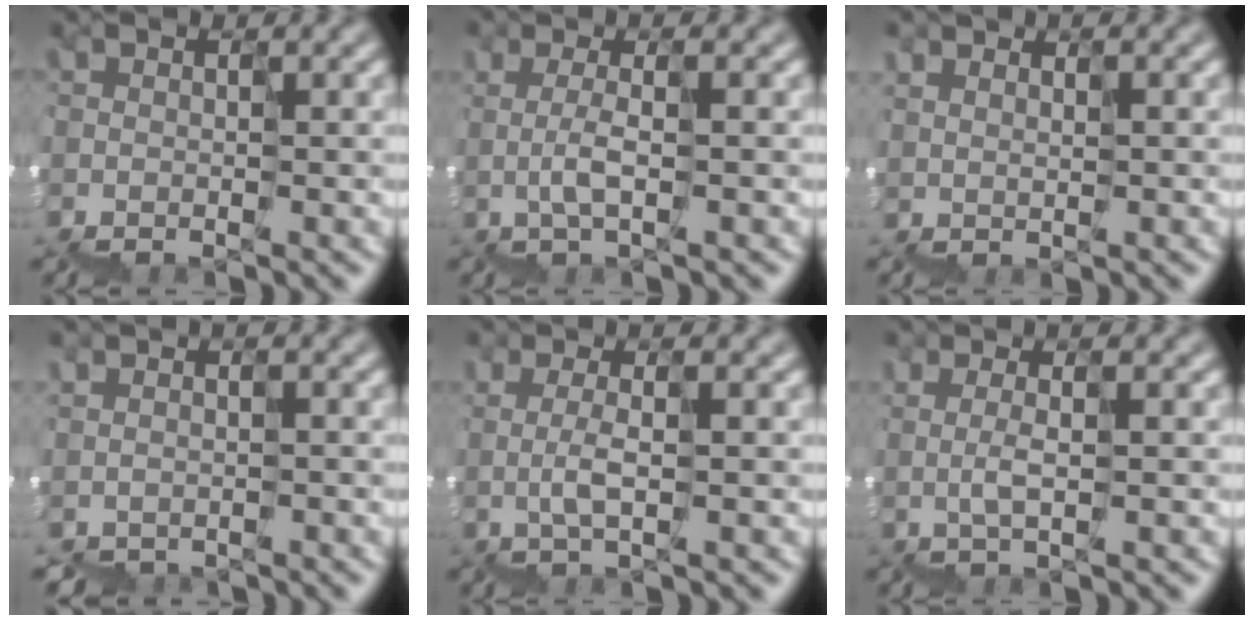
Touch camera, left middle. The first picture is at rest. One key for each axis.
{"total": 0.9, "fx": 0.7, "fy": -0.2, "fz": 0.6, "tx": -0.010, "ty": 0.011, "tz": 0.012}
{"total": 1.4, "fx": 1.4, "fy": 0.2, "fz": 0.0, "tx": 0.019, "ty": 0.000, "tz": 0.035}
{"total": 2.1, "fx": -1.7, "fy": 0.2, "fz": -1.2, "tx": 0.023, "ty": -0.001, "tz": -0.012}
{"total": 1.1, "fx": 1.0, "fy": -0.2, "fz": 0.5, "tx": -0.009, "ty": 0.010, "tz": 0.020}
{"total": 1.4, "fx": 1.3, "fy": -0.2, "fz": 0.2, "tx": -0.003, "ty": 0.006, "tz": 0.030}